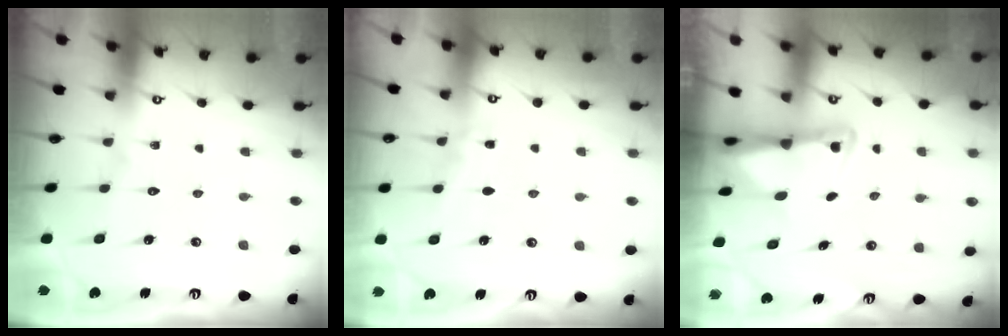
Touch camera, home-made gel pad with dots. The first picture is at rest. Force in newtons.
{"total": 4.5, "press": 4.4, "slide": 0.6}
{"total": 2.8, "press": 2.8, "slide": 0.6}